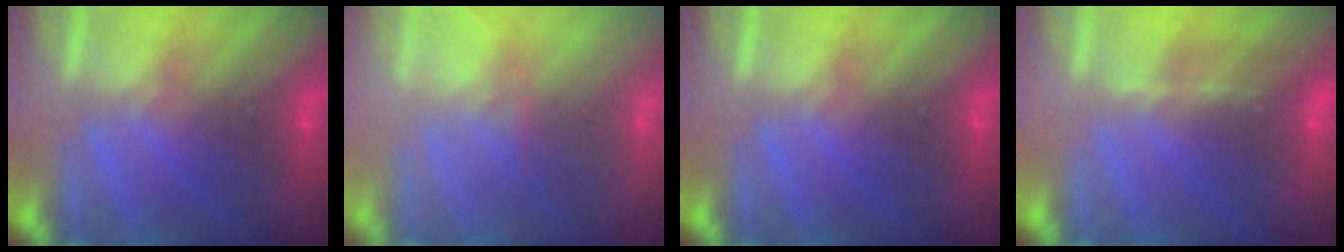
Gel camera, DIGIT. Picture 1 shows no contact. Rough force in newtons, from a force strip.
{"total": 10.9}
{"total": 0.0}
{"total": 1.1}